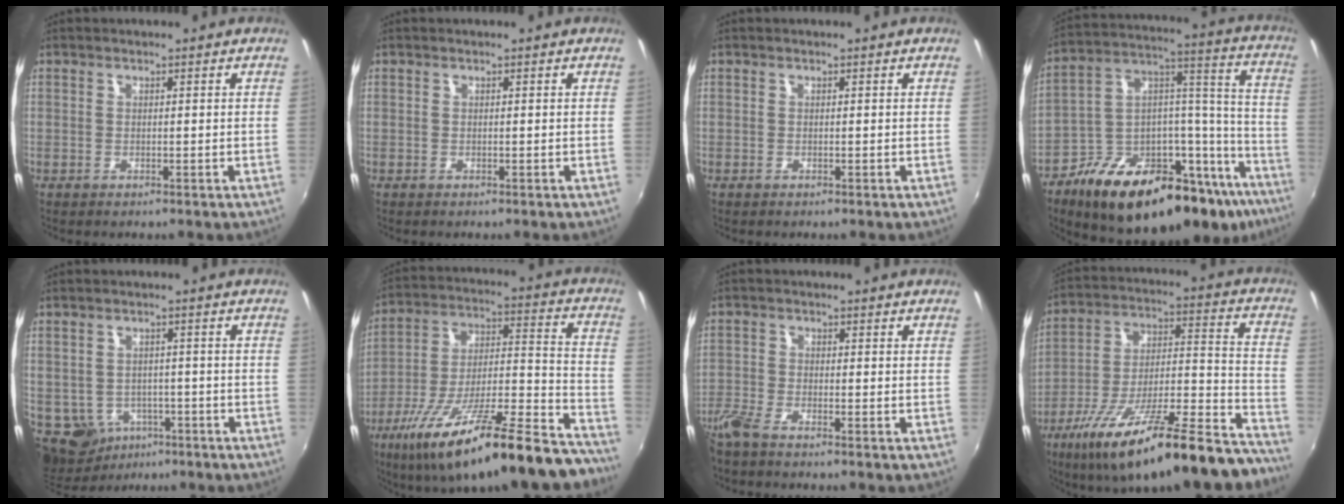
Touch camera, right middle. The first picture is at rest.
{"total": 0.0}
{"total": 0.0}
{"total": 32.5, "force": [-21.8, 13.1, 20.3], "torque": [-0.279, 0.031, -0.315]}
{"total": 9.1, "force": [-3.9, 7.6, 3.3], "torque": [-0.095, -0.009, -0.040]}
{"total": 29.6, "force": [-22.1, 6.0, 18.8], "torque": [-0.275, -0.031, -0.333]}
{"total": 4.1, "force": [-3.6, 0.5, 2.0], "torque": [-0.058, -0.012, -0.077]}
{"total": 28.1, "force": [-21.2, 5.3, 17.7], "torque": [-0.258, -0.027, -0.322]}